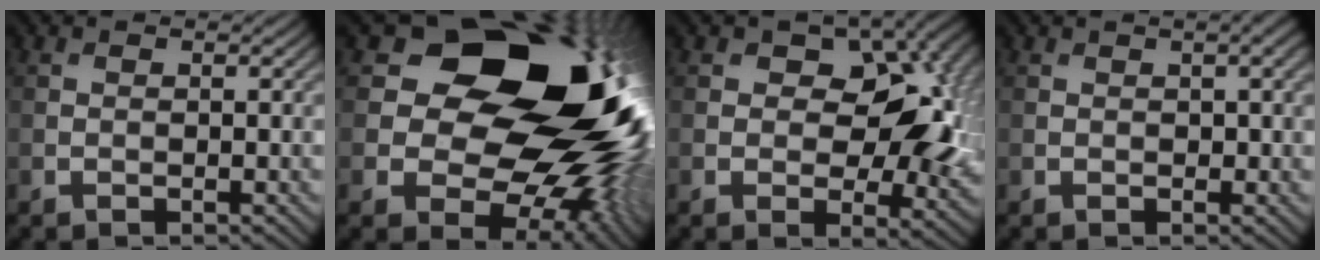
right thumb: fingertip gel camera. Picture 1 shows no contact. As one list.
[{"total": 20.6, "force": [4.4, 14.9, 13.6], "torque": [-0.202, -0.006, 0.100]}, {"total": 10.2, "force": [1.3, 6.4, 7.9], "torque": [-0.105, -0.003, 0.020]}, {"total": 1.7, "force": [0.9, 0.7, 1.3], "torque": [-0.020, 0.002, 0.018]}]